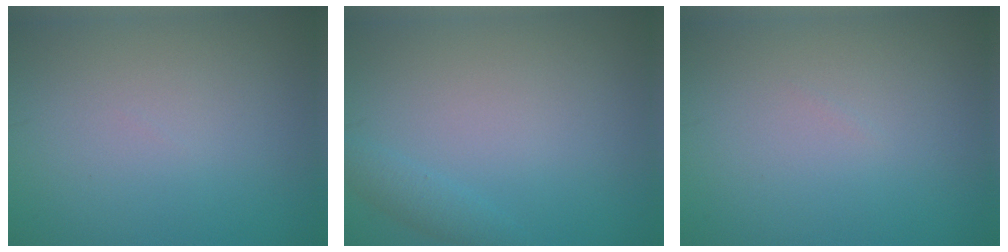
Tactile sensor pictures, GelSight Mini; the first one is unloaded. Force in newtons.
{"total": 1.3, "press": 1.3, "slide": 0.1}
{"total": 0.0}